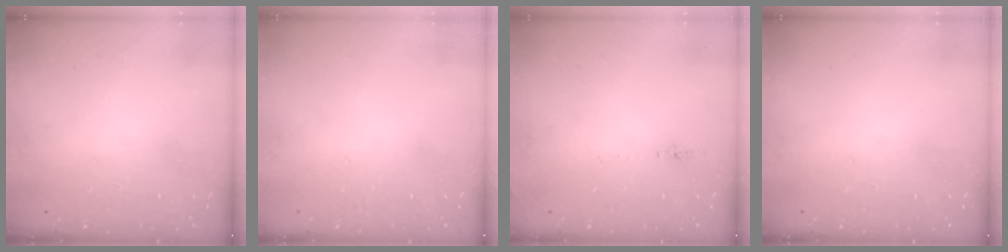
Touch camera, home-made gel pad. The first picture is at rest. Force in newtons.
{"total": 0.0}
{"total": 5.0, "press": 4.7, "slide": 1.7}
{"total": 0.0}